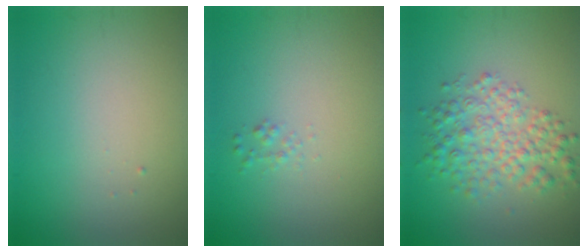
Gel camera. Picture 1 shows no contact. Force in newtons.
{"total": 0.7, "press": 0.7, "slide": 0.0}
{"total": 4.6, "press": 4.6, "slide": 0.1}